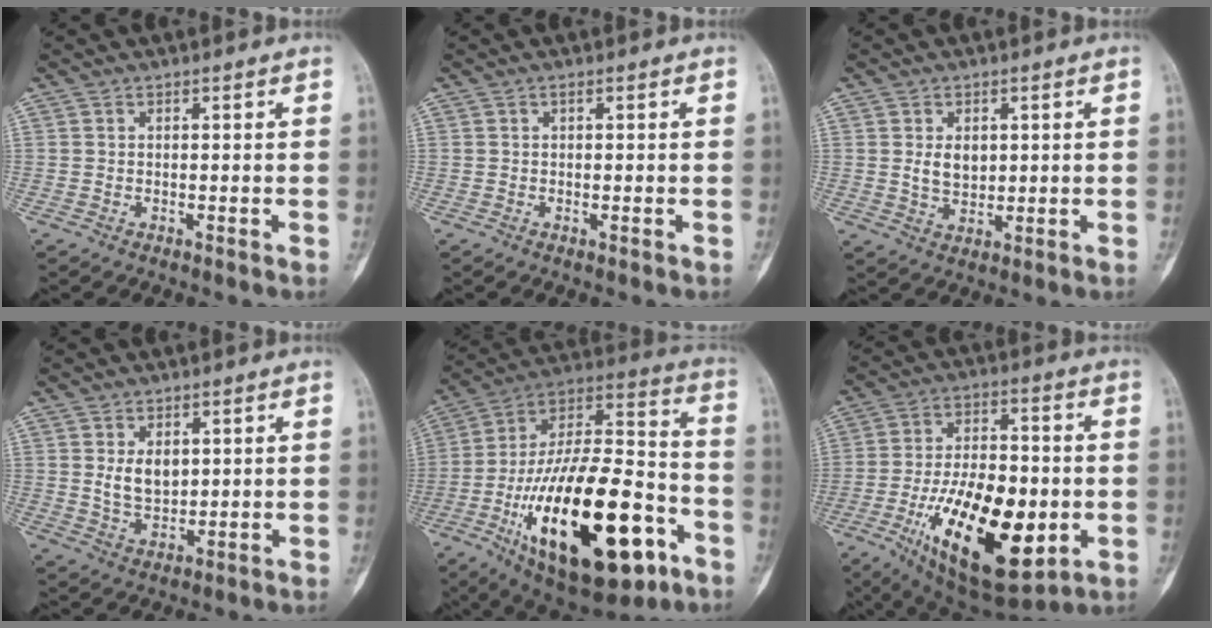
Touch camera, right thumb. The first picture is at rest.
{"total": 0.8, "force": [0.0, 0.3, 0.8], "torque": [-0.014, 0.001, 0.002]}
{"total": 4.5, "force": [1.0, 3.1, 3.0], "torque": [-0.039, -0.010, 0.024]}
{"total": 5.5, "force": [1.5, 3.6, 3.9], "torque": [-0.053, -0.016, 0.035]}
{"total": 35.1, "force": [-13.2, 15.0, 28.8], "torque": [-0.496, 0.054, -0.199]}
{"total": 25.2, "force": [-6.8, 11.8, 21.2], "torque": [-0.364, -0.002, -0.093]}